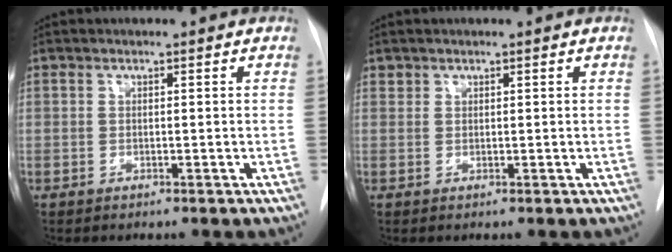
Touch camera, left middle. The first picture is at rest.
{"total": 0.6, "force": [0.5, 0.4, -0.1], "torque": [0.003, 0.004, 0.008]}